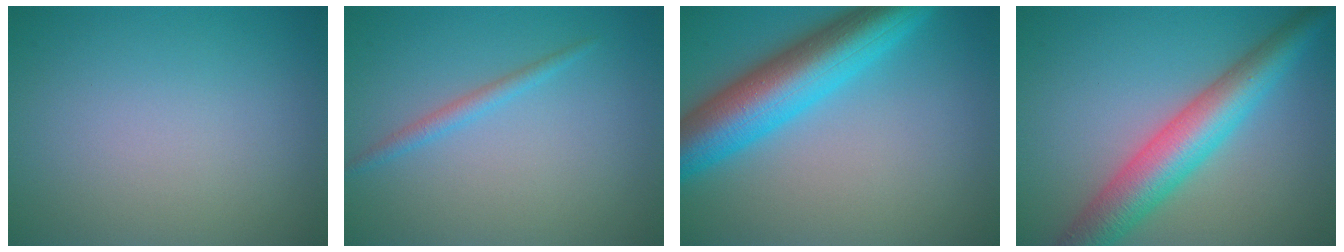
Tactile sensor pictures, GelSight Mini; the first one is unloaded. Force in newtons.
{"total": 1.4, "press": 1.4, "slide": 0.1}
{"total": 9.1, "press": 9.1, "slide": 0.5}
{"total": 7.1, "press": 7.1, "slide": 0.1}